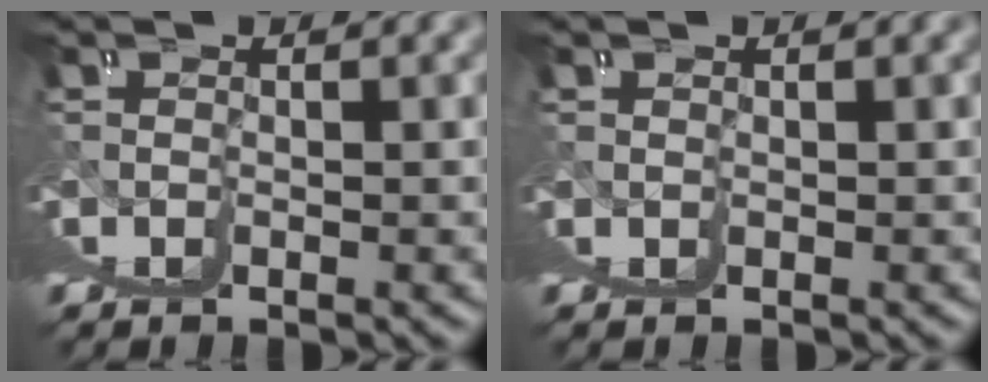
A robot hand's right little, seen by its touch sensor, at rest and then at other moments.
{"total": 0.0}